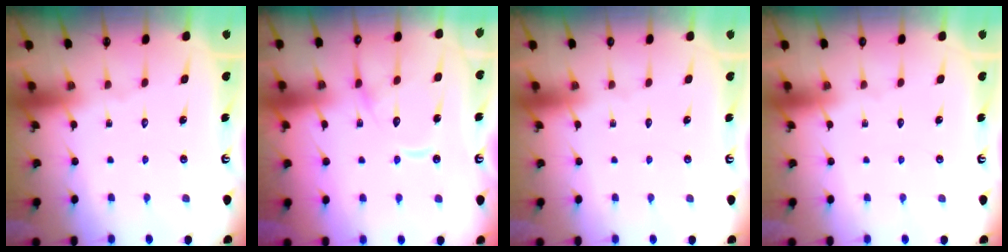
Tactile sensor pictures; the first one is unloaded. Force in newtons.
{"total": 13.5, "press": 13.4, "slide": 1.3}
{"total": 0.0}
{"total": 0.0}